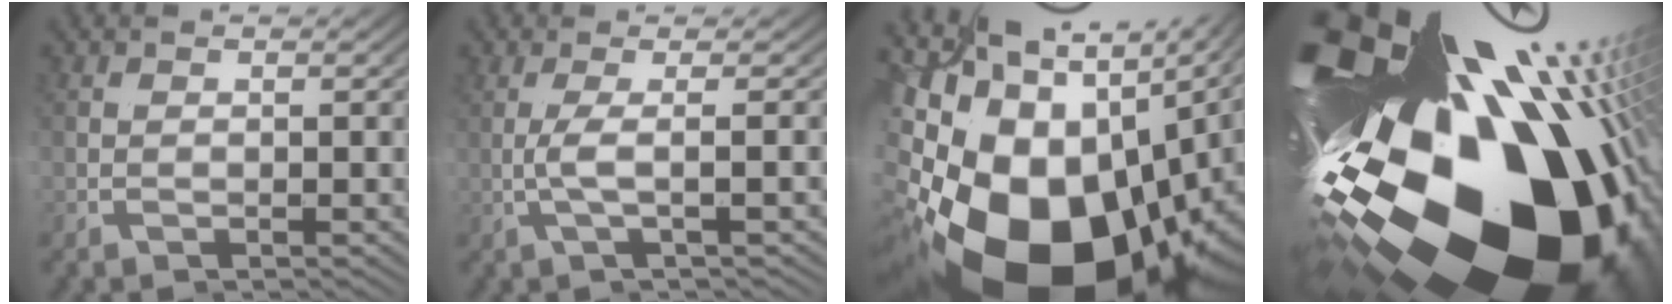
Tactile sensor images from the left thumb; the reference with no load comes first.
{"total": 2.6, "force": [0.0, -2.4, 1.0], "torque": [-0.016, 0.021, -0.014]}
{"total": 15.2, "force": [-4.5, 8.0, 12.1], "torque": [-0.217, -0.021, -0.063]}
{"total": 33.8, "force": [-3.6, 19.5, 27.3], "torque": [-0.479, -0.008, -0.048]}